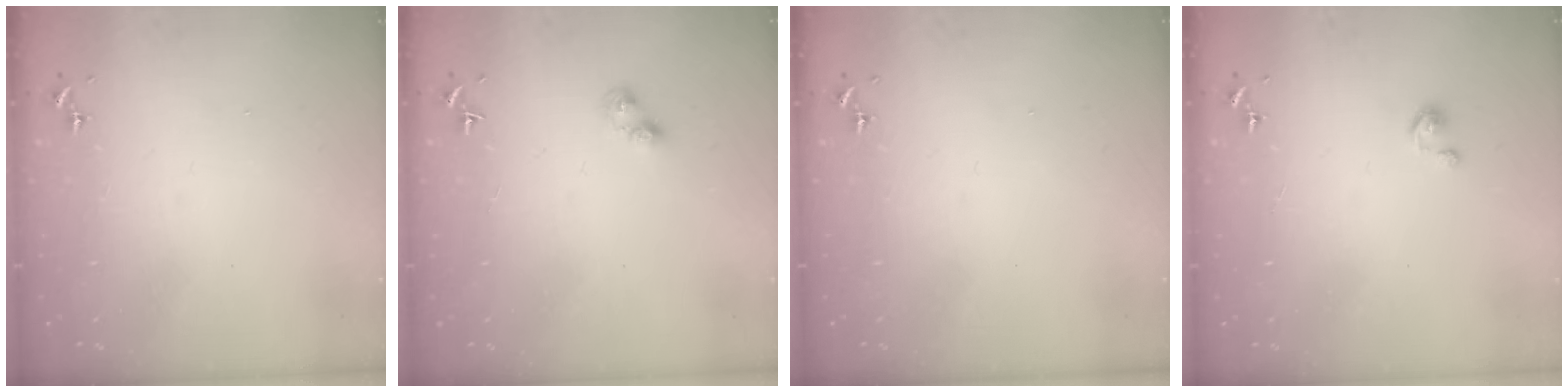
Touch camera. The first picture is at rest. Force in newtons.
{"total": 3.3, "press": 3.3, "slide": 0.4}
{"total": 0.0}
{"total": 2.4, "press": 2.4, "slide": 0.3}